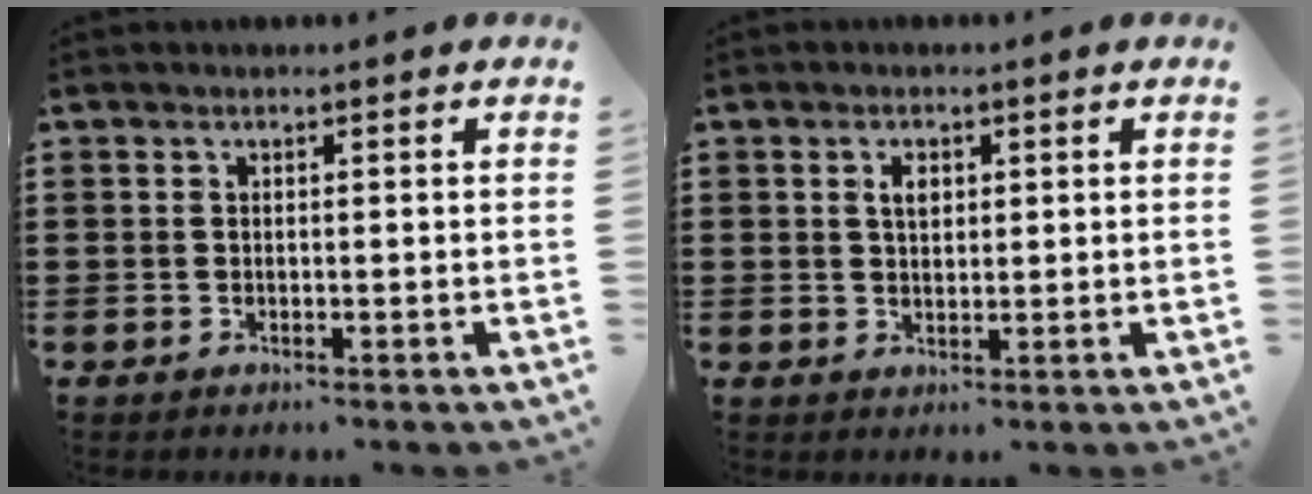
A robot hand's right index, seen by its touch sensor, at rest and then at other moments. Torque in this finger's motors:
{"motor_torque": [0.51, -0.22, 0.25, 0.05]}